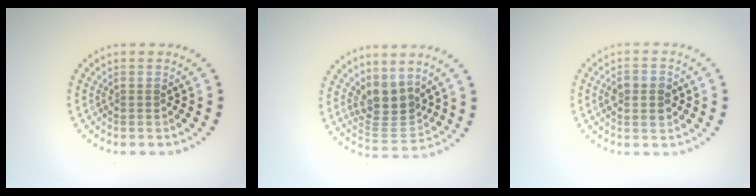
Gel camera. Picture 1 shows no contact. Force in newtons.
{"total": 4.0, "press": 3.5, "slide": 1.9}
{"total": 2.9, "press": 2.9, "slide": 0.1}